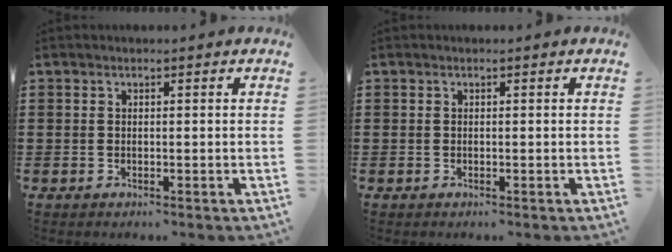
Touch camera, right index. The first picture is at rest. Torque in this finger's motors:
{"motor_torque": [-0.08, 0.73, 0.00, -0.01]}